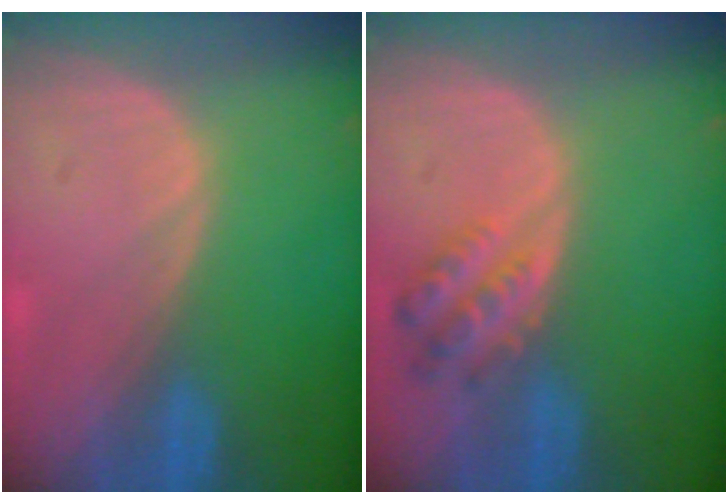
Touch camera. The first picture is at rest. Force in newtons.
{"total": 4.5, "press": 4.5, "slide": 0.6}